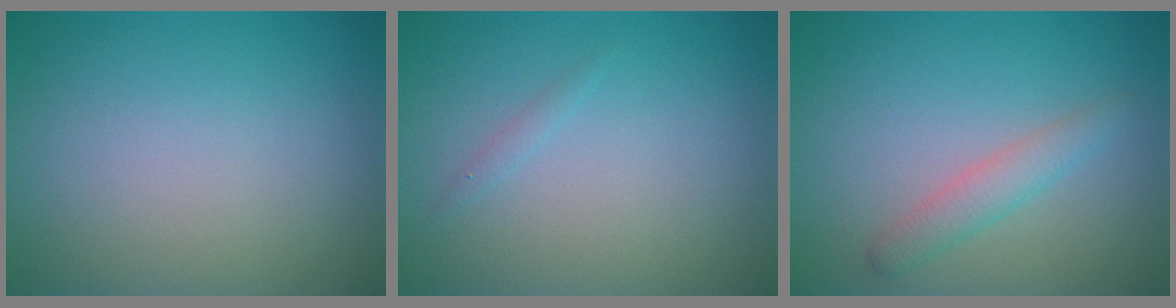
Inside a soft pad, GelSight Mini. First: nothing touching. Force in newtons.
{"total": 0.5, "press": 0.5, "slide": 0.0}
{"total": 2.0, "press": 2.0, "slide": 0.1}